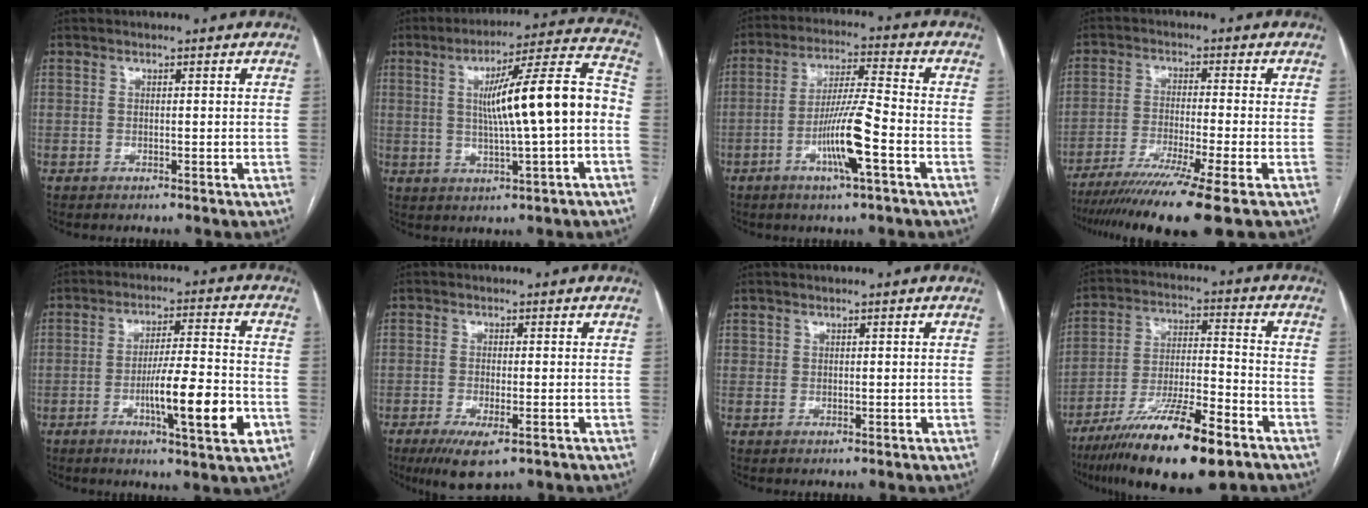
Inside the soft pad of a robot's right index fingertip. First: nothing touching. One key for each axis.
{"total": 15.2, "fx": -0.2, "fy": 0.8, "fz": 15.1, "tx": -0.227, "ty": 0.027, "tz": -0.003}
{"total": 10.0, "fx": -3.7, "fy": 0.2, "fz": 9.3, "tx": -0.177, "ty": -0.004, "tz": -0.070}
{"total": 13.6, "fx": -9.8, "fy": -1.6, "fz": 9.2, "tx": -0.155, "ty": -0.042, "tz": -0.157}
{"total": 12.2, "fx": -3.8, "fy": 1.0, "fz": 11.6, "tx": -0.185, "ty": -0.006, "tz": -0.060}
{"total": 5.7, "fx": -3.1, "fy": 1.5, "fz": 4.6, "tx": -0.078, "ty": -0.014, "tz": -0.045}
{"total": 0.8, "fx": 0.5, "fy": 0.7, "fz": 0.1, "tx": 0.008, "ty": -0.001, "tz": 0.006}
{"total": 17.7, "fx": -11.3, "fy": 2.7, "fz": 13.3, "tx": -0.228, "ty": -0.032, "tz": -0.198}